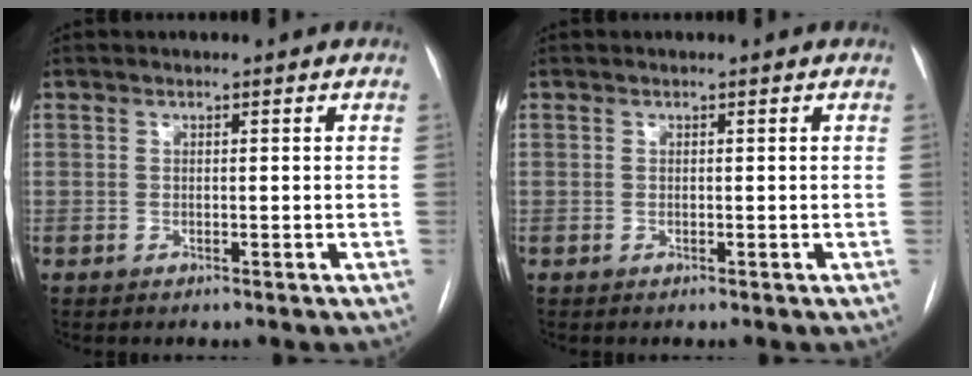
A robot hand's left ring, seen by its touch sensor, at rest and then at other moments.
{"total": 0.0}